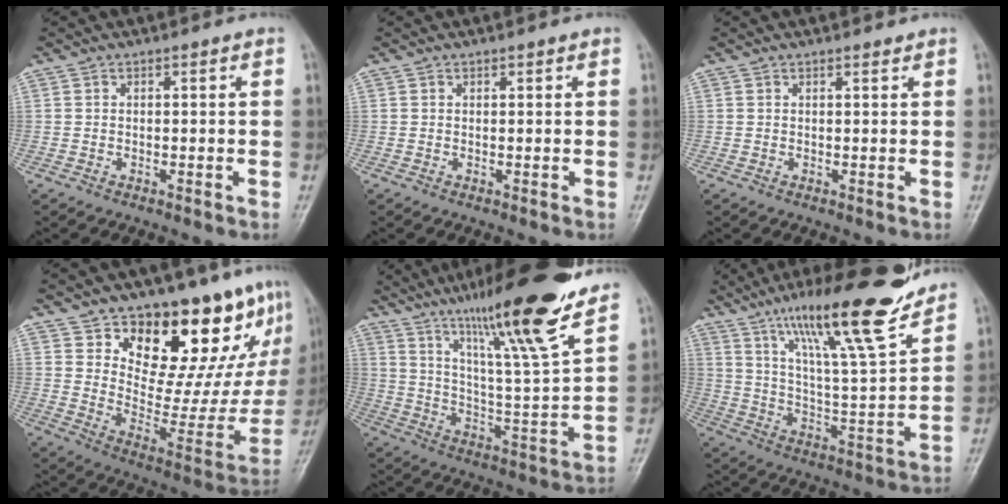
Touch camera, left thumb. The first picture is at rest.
{"total": 0.6, "force": [0.3, 0.3, 0.4], "torque": [0.000, 0.000, 0.004]}
{"total": 0.6, "force": [0.6, 0.2, 0.2], "torque": [-0.006, -0.004, 0.009]}
{"total": 24.5, "force": [14.5, 12.1, 15.6], "torque": [-0.154, -0.074, 0.215]}
{"total": 21.1, "force": [14.6, 1.2, 15.2], "torque": [-0.226, -0.066, 0.241]}
{"total": 19.9, "force": [14.2, 2.4, 13.7], "torque": [-0.201, -0.072, 0.238]}